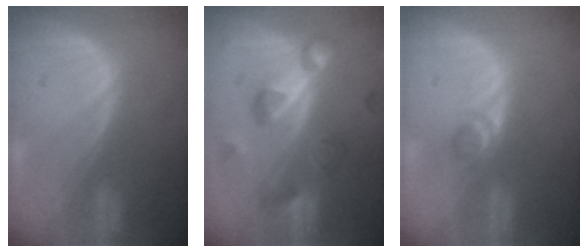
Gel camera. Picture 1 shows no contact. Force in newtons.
{"total": 9.5, "press": 8.4, "slide": 4.5}
{"total": 1.9, "press": 1.7, "slide": 0.8}